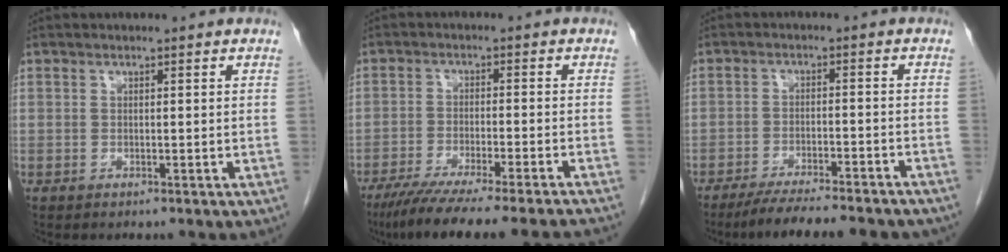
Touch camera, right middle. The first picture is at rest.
{"total": 17.4, "force": [-15.2, -0.6, 8.5], "torque": [-0.103, -0.052, -0.223]}
{"total": 15.1, "force": [-13.4, 1.8, 6.9], "torque": [-0.093, -0.013, -0.183]}